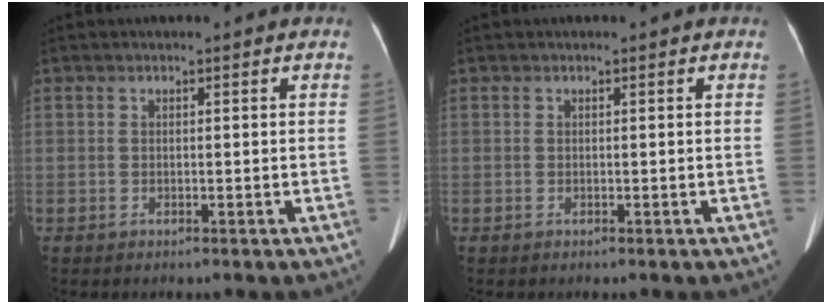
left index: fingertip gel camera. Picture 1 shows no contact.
{"total": 0.0}